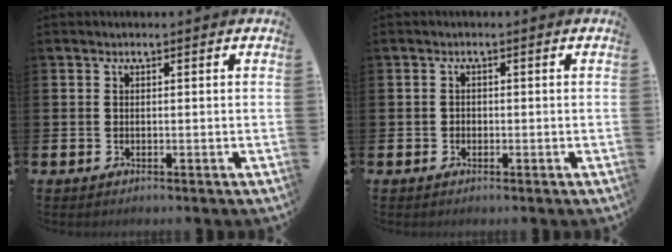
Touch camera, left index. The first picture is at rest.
{"total": 0.9, "force": [-0.4, 0.8, 0.2], "torque": [-0.002, 0.003, -0.010]}